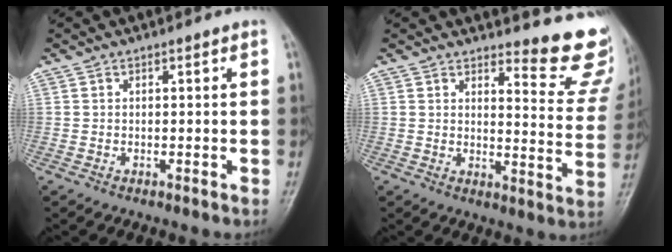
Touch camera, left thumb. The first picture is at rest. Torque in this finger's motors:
{"motor_torque": [0.08, 0.06, -0.18, -0.30, 0.06]}